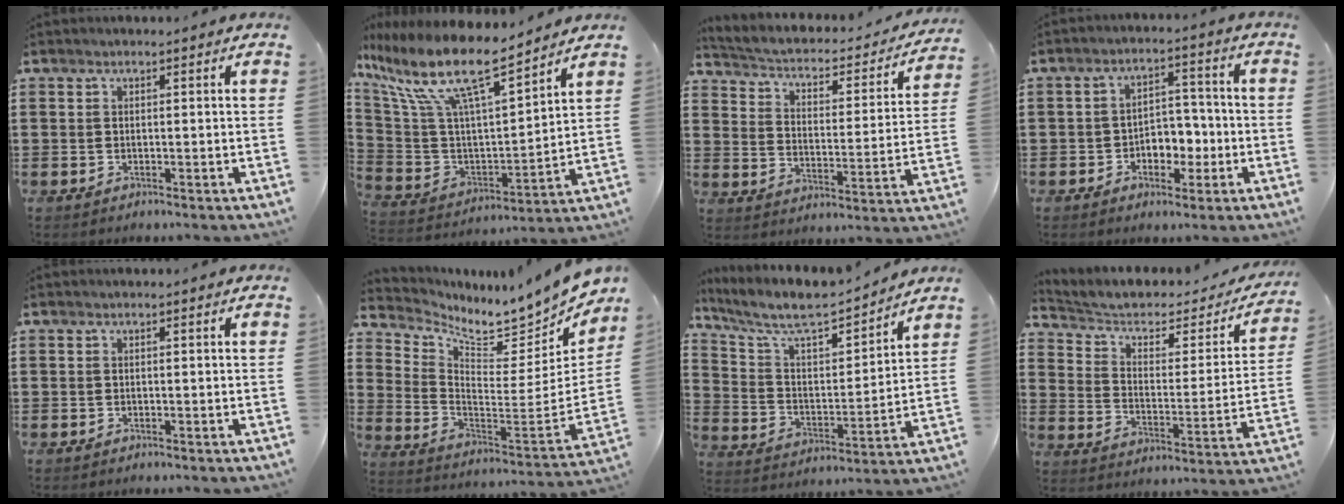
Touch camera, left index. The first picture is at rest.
{"total": 13.7, "force": [9.5, 2.7, 9.5], "torque": [-0.225, -0.059, 0.158]}
{"total": 2.3, "force": [1.6, 1.1, 1.4], "torque": [-0.041, -0.023, 0.015]}
{"total": 4.5, "force": [-1.6, 3.5, 2.3], "torque": [-0.043, 0.007, -0.036]}
{"total": 0.0}
{"total": 7.1, "force": [6.7, 1.1, 2.2], "torque": [-0.068, -0.075, 0.107]}
{"total": 8.3, "force": [7.3, 1.5, 3.6], "torque": [-0.103, -0.047, 0.122]}
{"total": 4.3, "force": [3.1, 2.0, 2.1], "torque": [-0.061, -0.023, 0.047]}